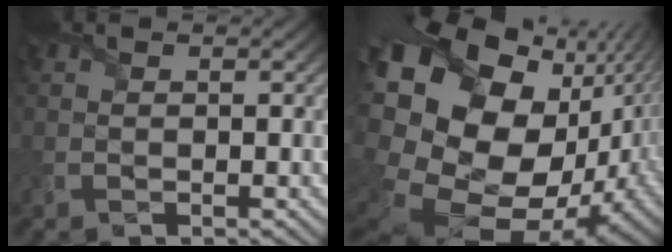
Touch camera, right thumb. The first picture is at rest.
{"total": 22.4, "force": [-0.8, 17.4, 14.1], "torque": [-0.323, -0.041, -0.022]}